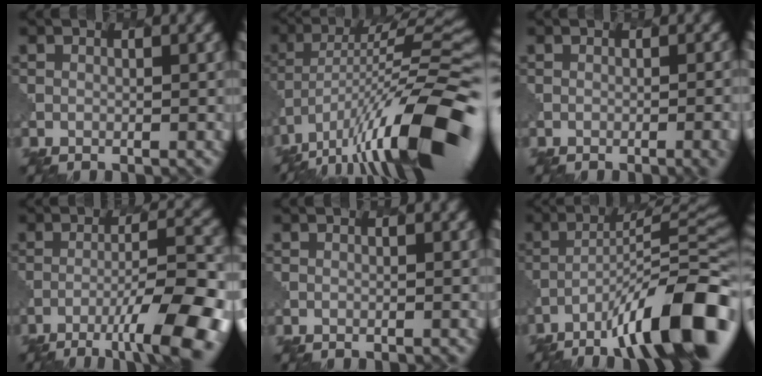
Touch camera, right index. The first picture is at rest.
{"total": 14.1, "force": [-7.6, 4.1, 11.1], "torque": [-0.198, 0.008, -0.134]}
{"total": 3.3, "force": [-1.1, 1.3, 2.8], "torque": [-0.009, 0.012, -0.014]}
{"total": 9.4, "force": [-5.6, 1.8, 7.3], "torque": [-0.117, 0.010, -0.089]}
{"total": 0.0}
{"total": 12.9, "force": [-7.7, 2.7, 10.1], "torque": [-0.167, 0.007, -0.126]}